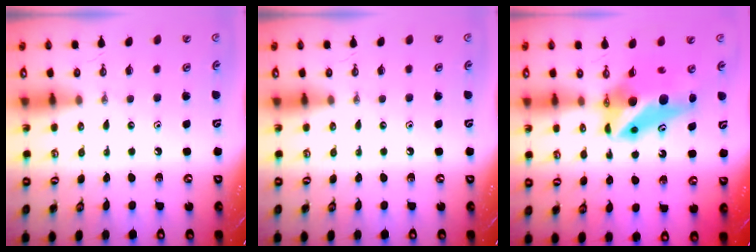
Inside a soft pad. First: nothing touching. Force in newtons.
{"total": 0.0}
{"total": 10.2, "press": 10.2, "slide": 0.8}